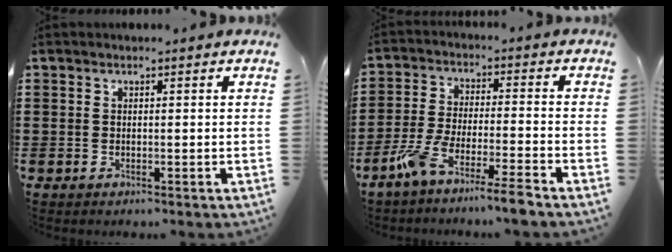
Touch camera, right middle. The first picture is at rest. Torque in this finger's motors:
{"motor_torque": [1.21, -0.93, 0.44, 0.19]}